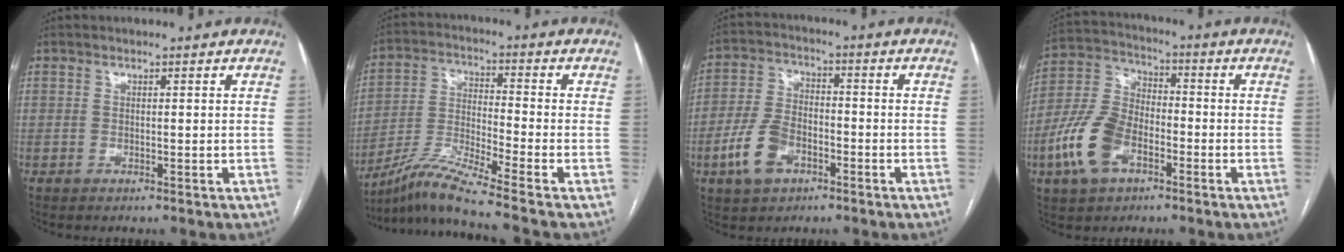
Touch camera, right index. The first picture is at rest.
{"total": 10.0, "force": [-8.5, -2.4, 4.7], "torque": [-0.103, -0.018, -0.161]}
{"total": 10.2, "force": [-4.9, 5.4, 7.1], "torque": [-0.169, 0.008, -0.092]}
{"total": 11.8, "force": [-4.8, 6.6, 8.5], "torque": [-0.202, 0.012, -0.092]}